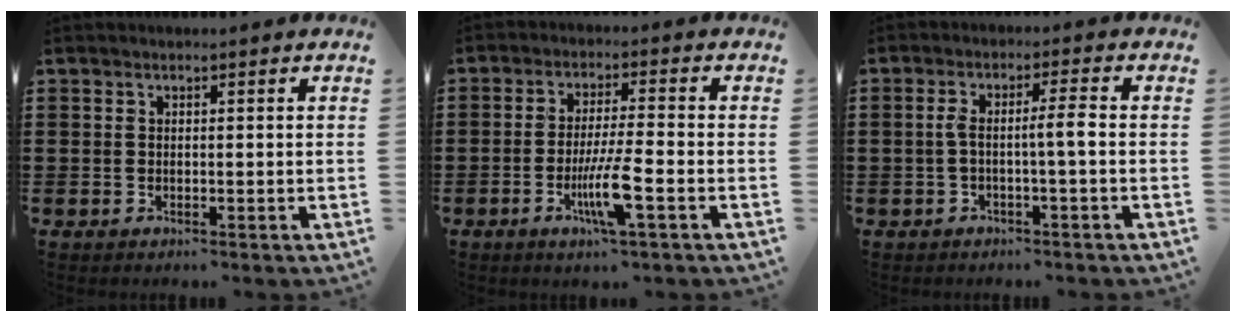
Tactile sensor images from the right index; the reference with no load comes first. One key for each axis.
{"total": 7.2, "fx": -2.8, "fy": 0.5, "fz": 6.7, "tx": -0.134, "ty": -0.018, "tz": -0.053}
{"total": 4.0, "fx": -0.6, "fy": 0.1, "fz": 4.0, "tx": -0.075, "ty": 0.001, "tz": -0.015}